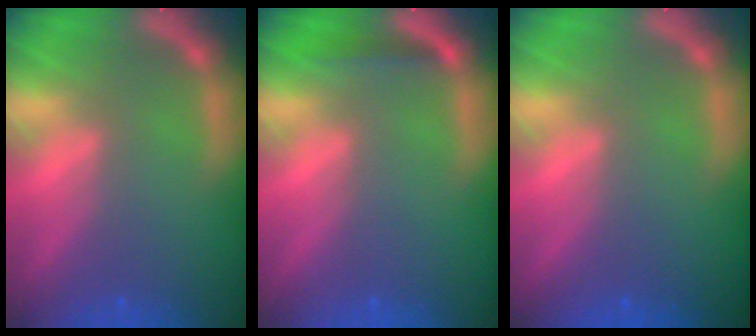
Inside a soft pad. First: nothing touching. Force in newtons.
{"total": 1.4}
{"total": 0.0}